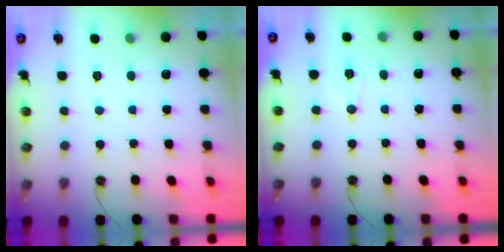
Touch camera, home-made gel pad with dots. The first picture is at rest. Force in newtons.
{"total": 5.1, "press": 4.9, "slide": 1.2}